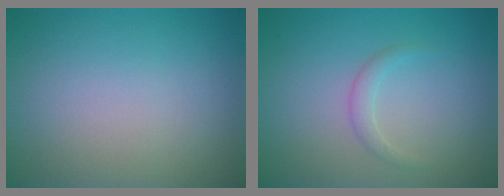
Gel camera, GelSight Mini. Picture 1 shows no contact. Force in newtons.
{"total": 1.2, "press": 1.1, "slide": 0.1}